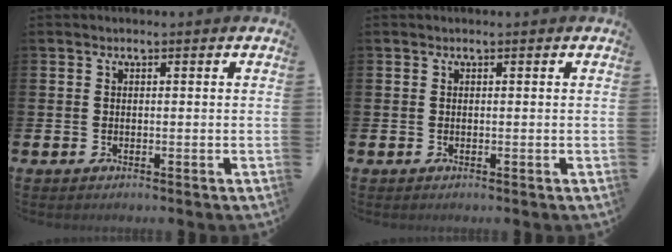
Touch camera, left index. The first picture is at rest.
{"total": 0.0}